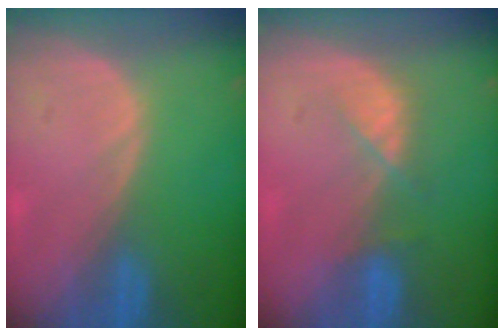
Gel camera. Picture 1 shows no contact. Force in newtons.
{"total": 3.3, "press": 3.2, "slide": 0.7}